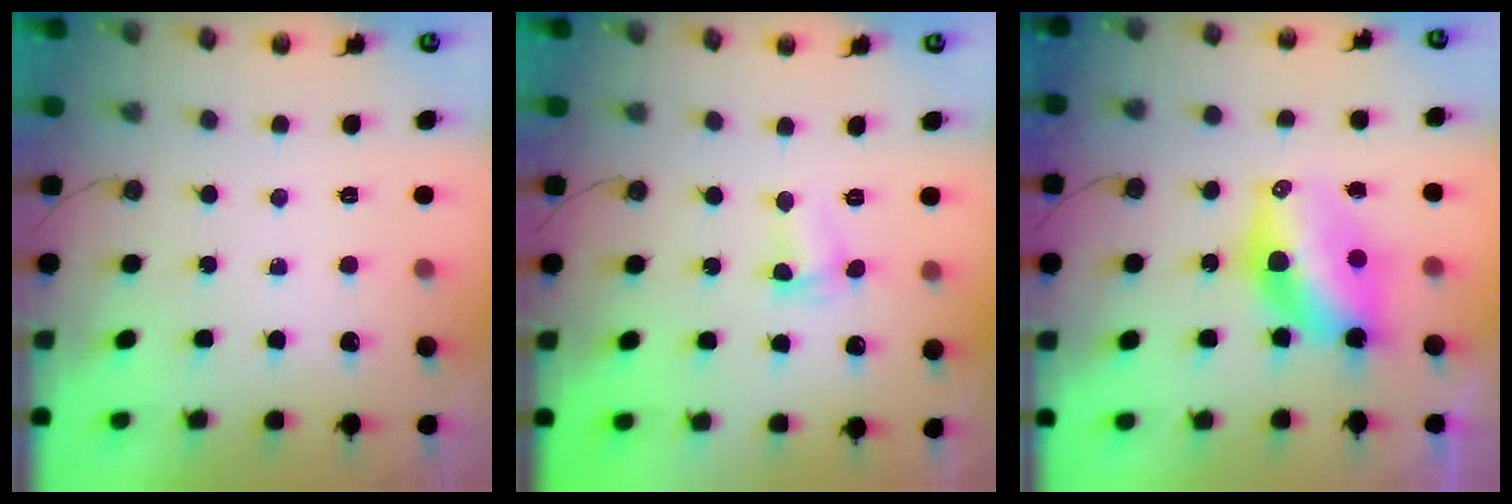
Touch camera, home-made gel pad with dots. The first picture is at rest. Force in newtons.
{"total": 2.4, "press": 2.4, "slide": 0.3}
{"total": 10.8, "press": 10.8, "slide": 0.3}